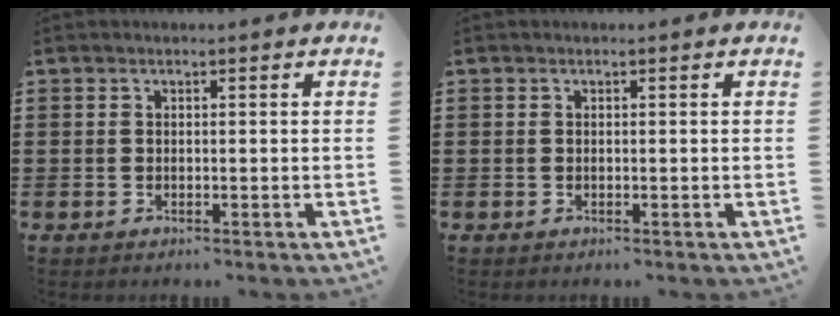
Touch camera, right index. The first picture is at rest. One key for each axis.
{"total": 0.0}